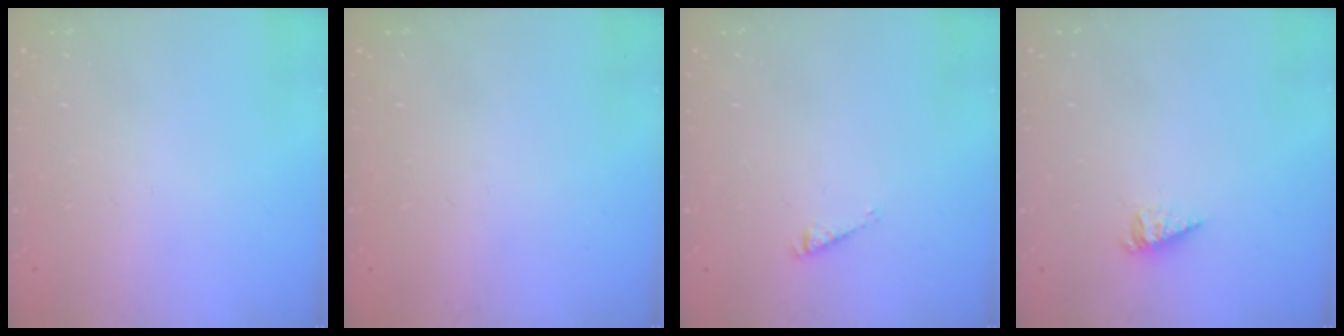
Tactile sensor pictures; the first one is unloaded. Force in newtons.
{"total": 0.0}
{"total": 3.0, "press": 2.9, "slide": 0.4}
{"total": 2.8, "press": 2.8, "slide": 0.4}